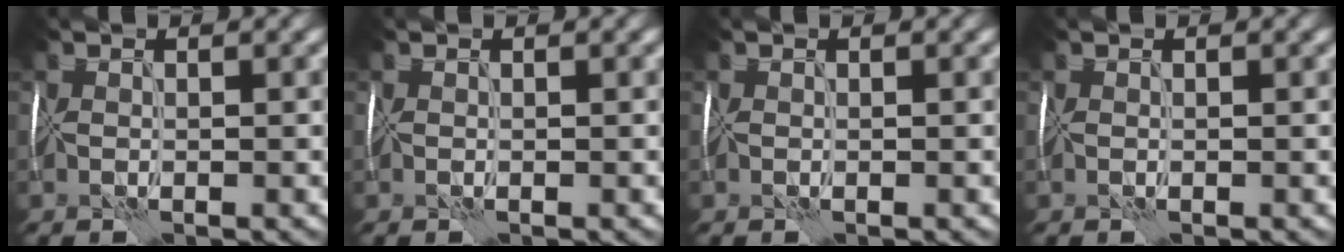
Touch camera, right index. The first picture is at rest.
{"total": 0.0}
{"total": 0.0}
{"total": 0.0}